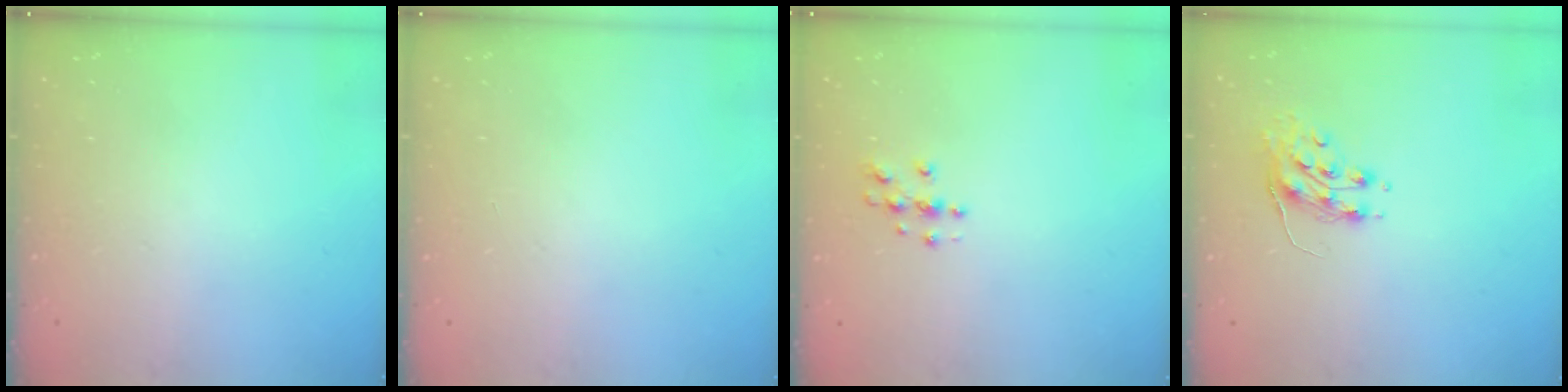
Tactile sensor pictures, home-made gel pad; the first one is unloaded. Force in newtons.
{"total": 0.0}
{"total": 3.8, "press": 3.8, "slide": 0.5}
{"total": 8.9, "press": 8.9, "slide": 0.3}